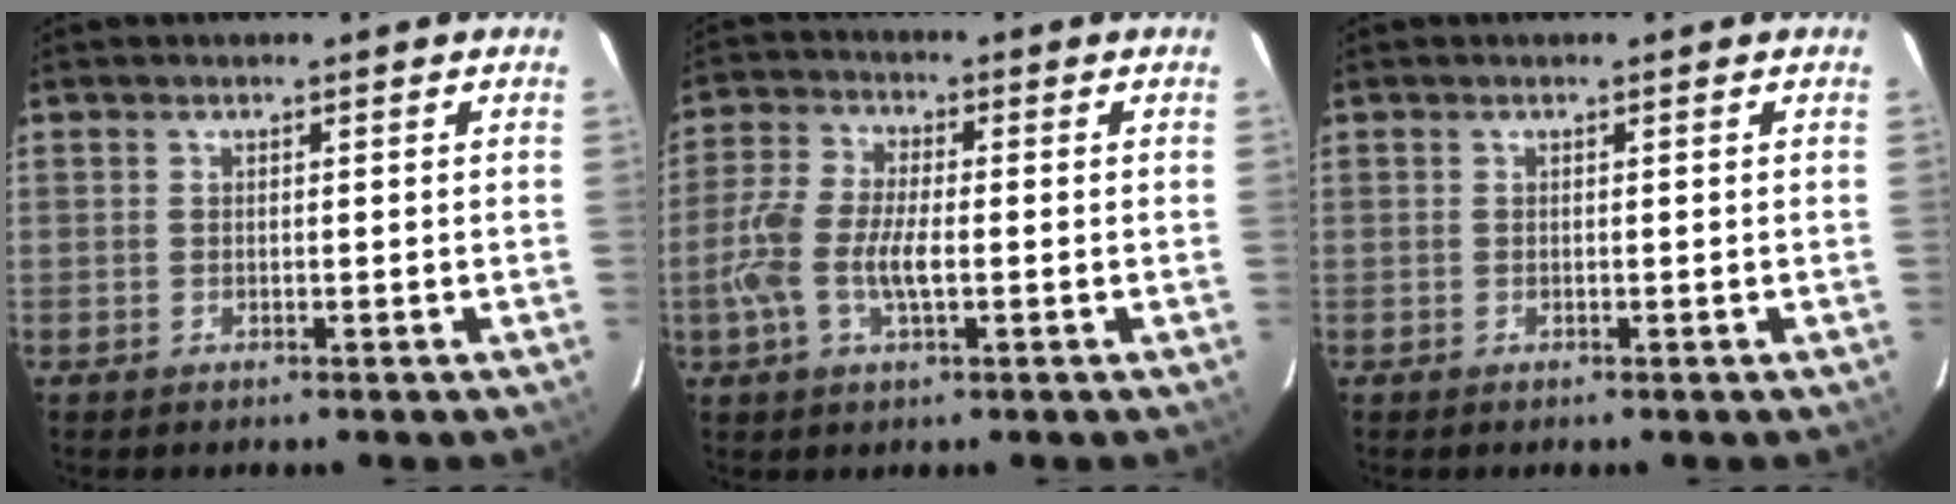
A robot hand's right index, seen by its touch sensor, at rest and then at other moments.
{"total": 8.8, "force": [-1.9, 3.5, 7.9], "torque": [-0.174, 0.004, -0.040]}
{"total": 0.0}